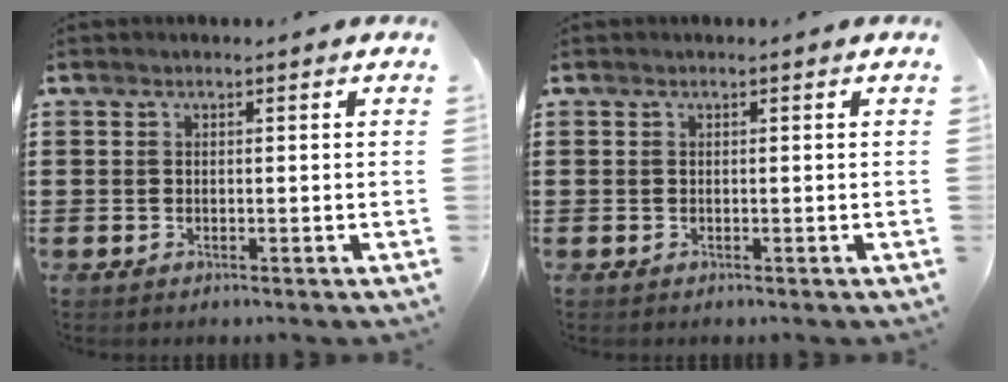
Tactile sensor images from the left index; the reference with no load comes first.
{"total": 0.0}